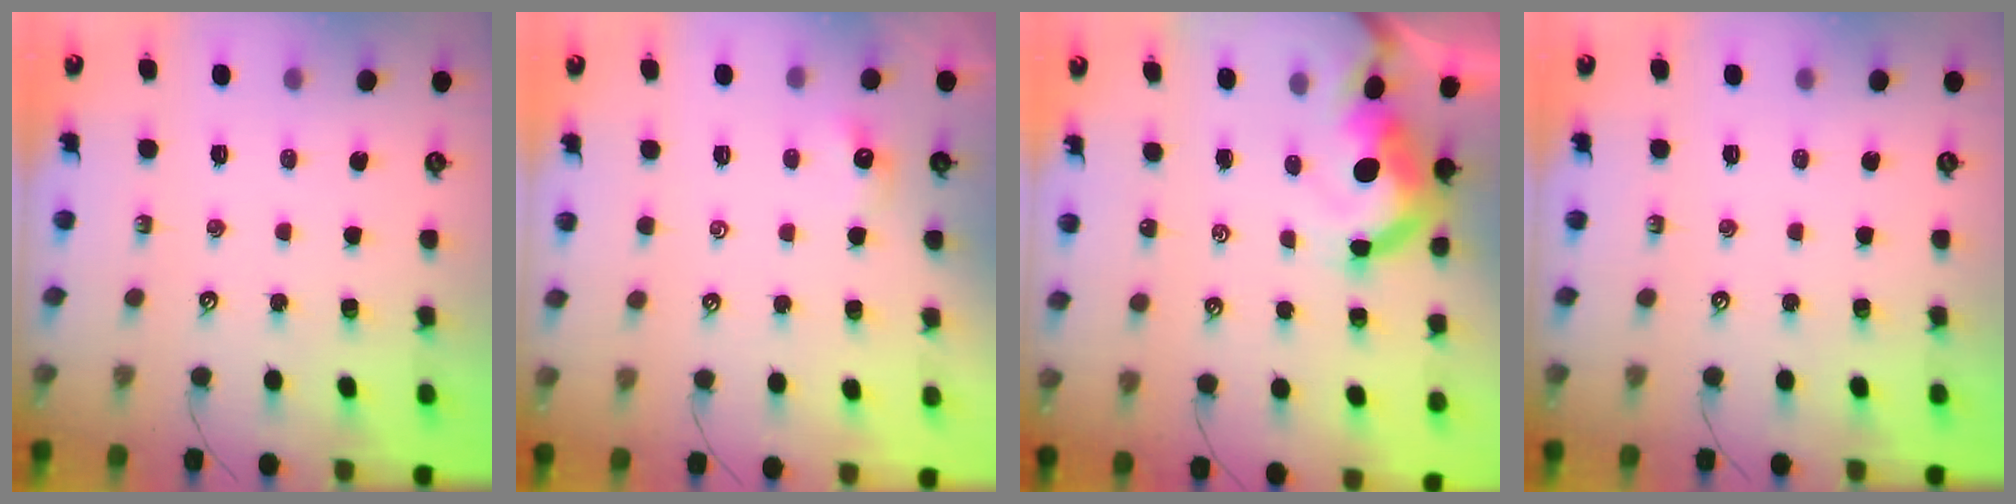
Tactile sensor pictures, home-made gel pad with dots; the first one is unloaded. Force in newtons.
{"total": 0.7, "press": 0.3, "slide": 0.6}
{"total": 10.4, "press": 10.3, "slide": 1.6}
{"total": 0.0}